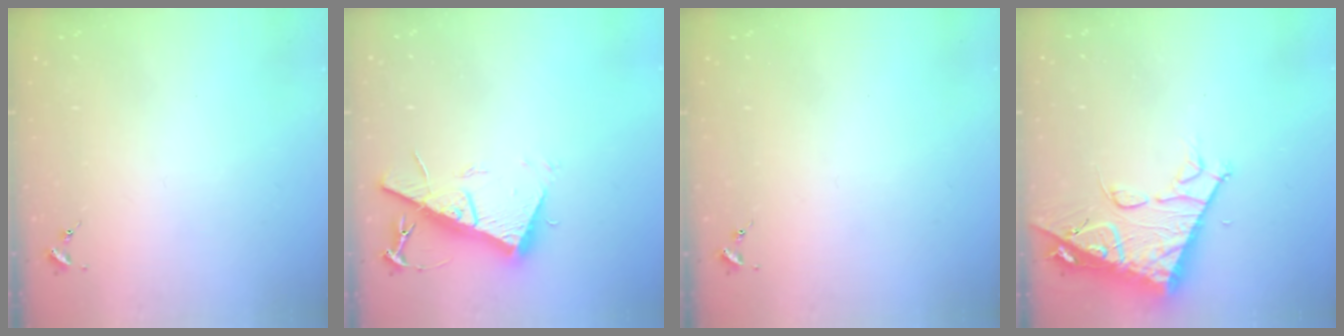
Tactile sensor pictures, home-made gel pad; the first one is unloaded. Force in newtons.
{"total": 14.3, "press": 14.3, "slide": 0.4}
{"total": 0.0}
{"total": 13.9, "press": 13.8, "slide": 1.4}